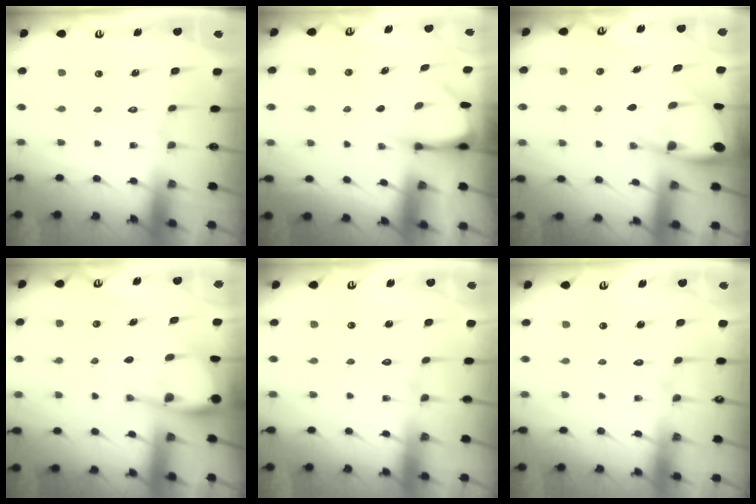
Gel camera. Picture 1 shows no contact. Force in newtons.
{"total": 3.8, "press": 3.8, "slide": 0.2}
{"total": 8.4, "press": 8.4, "slide": 0.8}
{"total": 7.4, "press": 7.4, "slide": 0.8}
{"total": 4.6, "press": 4.6, "slide": 0.5}
{"total": 2.6, "press": 2.6, "slide": 0.2}